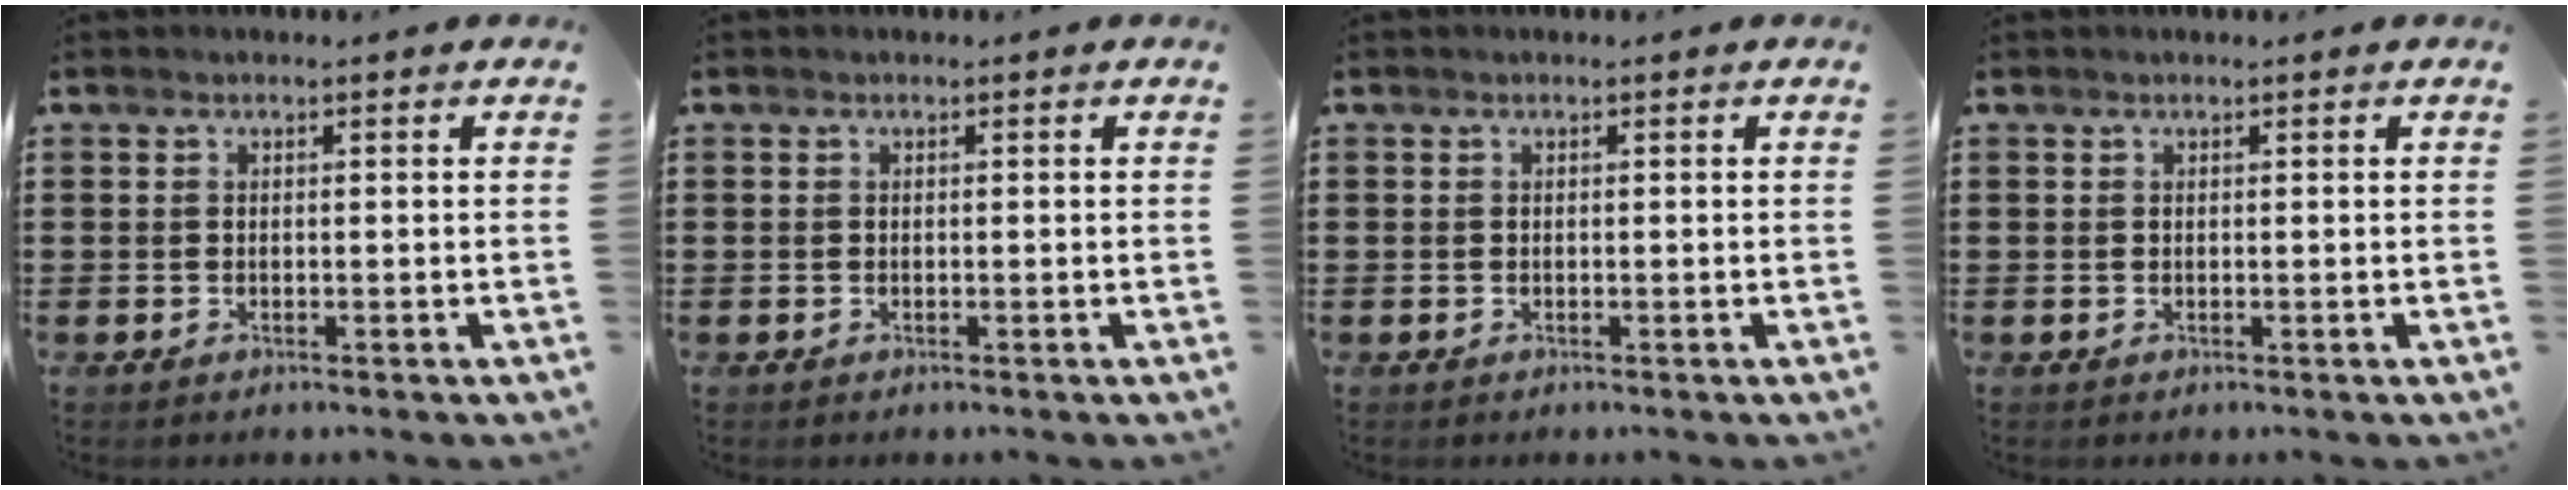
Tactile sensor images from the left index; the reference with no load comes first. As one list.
[{"total": 0.0}, {"total": 0.0}, {"total": 0.0}]